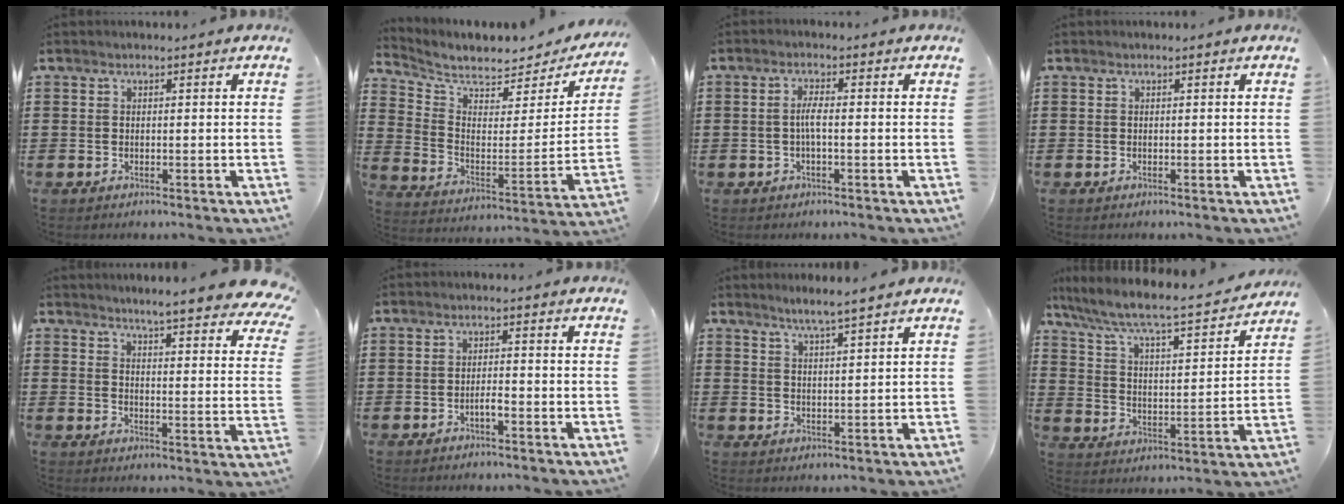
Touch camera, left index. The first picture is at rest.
{"total": 5.3, "force": [4.8, 1.2, 1.8], "torque": [-0.064, -0.044, 0.079]}
{"total": 2.6, "force": [-0.4, 0.4, 2.5], "torque": [-0.055, -0.002, -0.010]}
{"total": 0.0}
{"total": 5.7, "force": [5.2, -0.5, 2.3], "torque": [-0.058, -0.035, 0.088]}
{"total": 1.8, "force": [-1.0, 0.3, 1.5], "torque": [-0.028, 0.000, -0.017]}
{"total": 3.5, "force": [3.2, -0.5, 1.4], "torque": [-0.036, -0.006, 0.057]}
{"total": 5.9, "force": [5.0, 0.3, 3.0], "torque": [-0.082, -0.040, 0.074]}